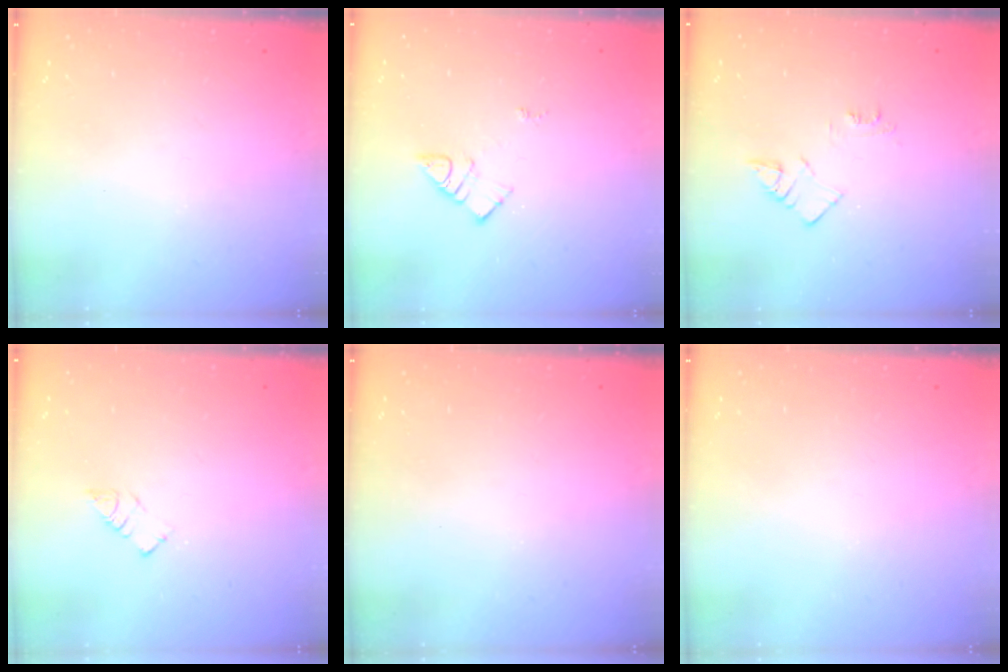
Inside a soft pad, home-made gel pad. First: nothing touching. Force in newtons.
{"total": 6.6, "press": 6.6, "slide": 0.7}
{"total": 5.5, "press": 5.4, "slide": 0.7}
{"total": 3.7, "press": 3.7, "slide": 0.2}
{"total": 0.0}
{"total": 0.0}